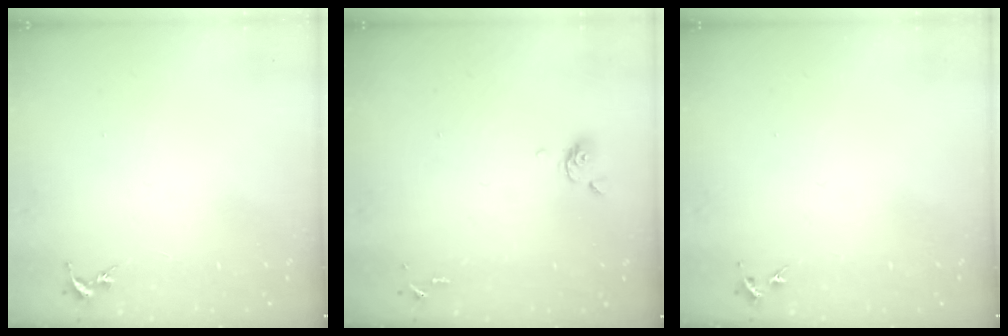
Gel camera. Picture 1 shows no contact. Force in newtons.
{"total": 5.2, "press": 5.1, "slide": 1.1}
{"total": 3.9, "press": 3.8, "slide": 0.6}